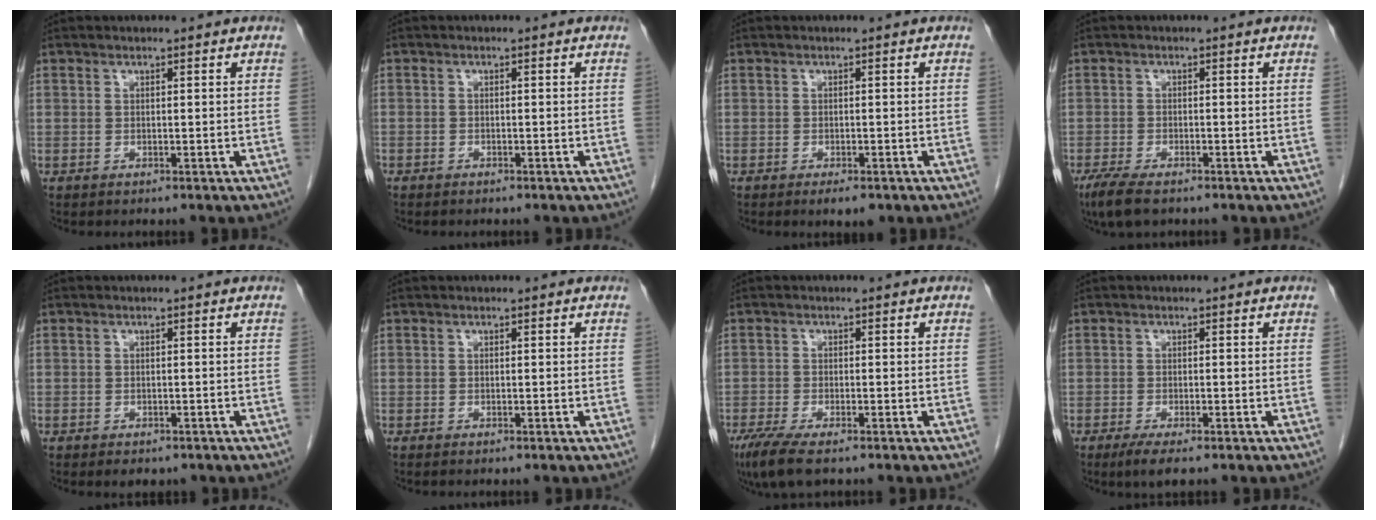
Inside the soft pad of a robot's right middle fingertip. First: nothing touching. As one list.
[{"total": 1.1, "force": [-0.9, 0.6, 0.2], "torque": [-0.003, 0.003, -0.011]}, {"total": 2.4, "force": [-1.6, 0.8, 1.7], "torque": [-0.025, -0.004, -0.017]}, {"total": 5.1, "force": [-3.7, 1.4, 3.2], "torque": [-0.067, -0.012, -0.060]}, {"total": 2.4, "force": [-1.8, 1.3, 1.0], "torque": [-0.011, -0.003, -0.018]}, {"total": 0.0}, {"total": 5.7, "force": [-3.9, 1.2, 4.0], "torque": [-0.078, -0.016, -0.064]}, {"total": 3.1, "force": [-2.1, 0.4, 2.3], "torque": [-0.047, -0.010, -0.035]}]